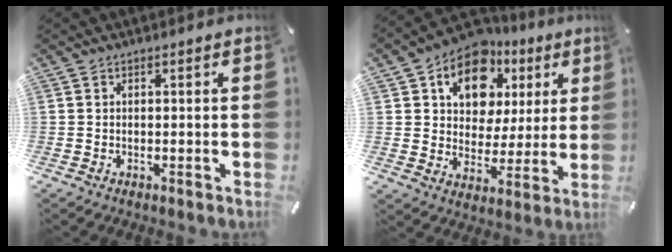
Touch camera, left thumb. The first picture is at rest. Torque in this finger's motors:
{"motor_torque": [0.63, 0.70, 1.58, -1.19, 0.34]}